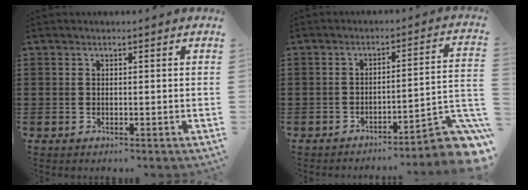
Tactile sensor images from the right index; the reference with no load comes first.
{"total": 5.8, "force": [-4.1, 0.5, 4.1], "torque": [-0.058, -0.021, -0.082]}